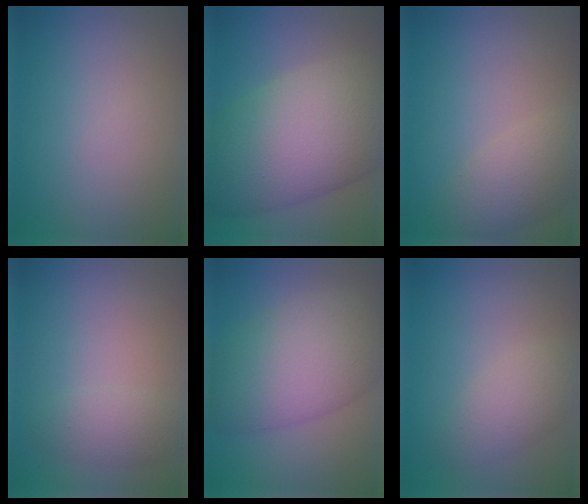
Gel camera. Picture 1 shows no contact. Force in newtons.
{"total": 12.6, "press": 12.6, "slide": 0.5}
{"total": 3.8, "press": 3.8, "slide": 0.4}
{"total": 2.1, "press": 2.1, "slide": 0.2}
{"total": 9.1, "press": 9.1, "slide": 0.2}
{"total": 3.0, "press": 3.0, "slide": 0.1}